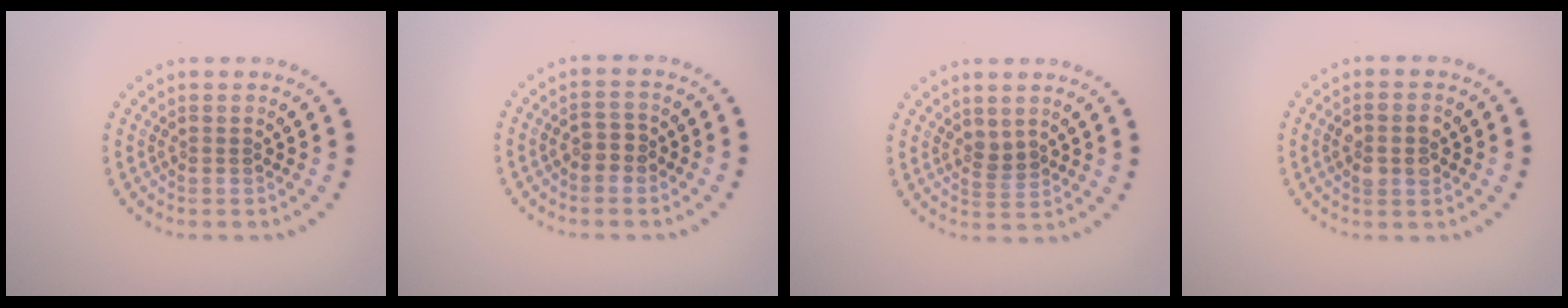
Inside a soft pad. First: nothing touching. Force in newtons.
{"total": 1.3, "press": 1.3, "slide": 0.5}
{"total": 1.2, "press": 1.0, "slide": 0.6}
{"total": 2.7, "press": 2.7, "slide": 0.3}